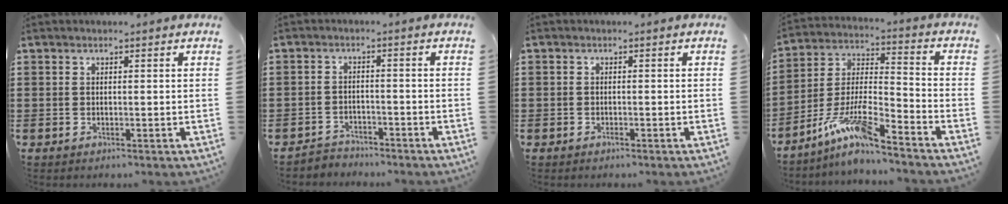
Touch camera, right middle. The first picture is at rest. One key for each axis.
{"total": 2.8, "fx": -2.7, "fy": 0.7, "fz": -0.4, "tx": -0.002, "ty": 0.000, "tz": -0.060}
{"total": 0.8, "fx": -0.6, "fy": 0.4, "fz": 0.1, "tx": -0.003, "ty": 0.001, "tz": -0.013}
{"total": 9.8, "fx": -7.8, "fy": 0.9, "fz": 5.9, "tx": -0.137, "ty": -0.009, "tz": -0.157}